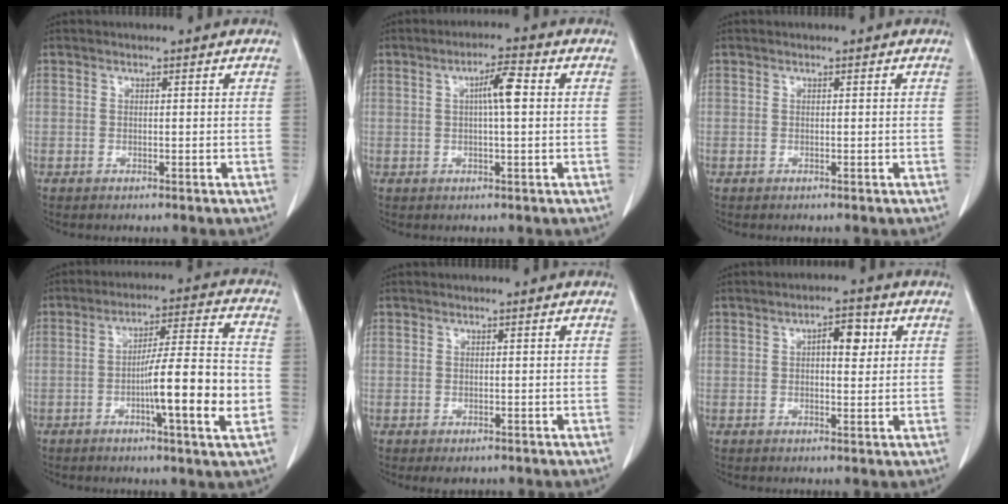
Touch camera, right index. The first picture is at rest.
{"total": 4.7, "force": [0.9, 0.5, 4.6], "torque": [-0.078, 0.008, 0.013]}
{"total": 0.0}
{"total": 13.1, "force": [-3.3, 0.2, 12.7], "torque": [-0.198, 0.003, -0.055]}
{"total": 1.0, "force": [-0.4, 0.9, 0.4], "torque": [-0.005, 0.003, 0.002]}
{"total": 4.4, "force": [1.3, 1.8, 3.8], "torque": [-0.056, 0.010, 0.018]}